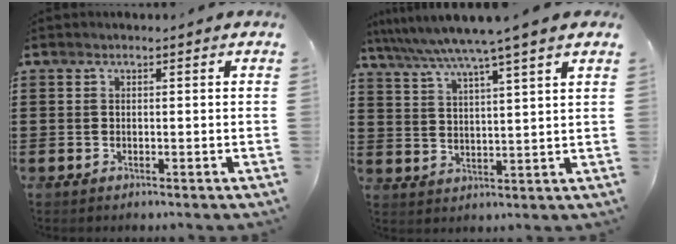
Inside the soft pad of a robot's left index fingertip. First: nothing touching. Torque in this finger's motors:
{"motor_torque": [1.77, -0.07, 1.06, 0.21]}